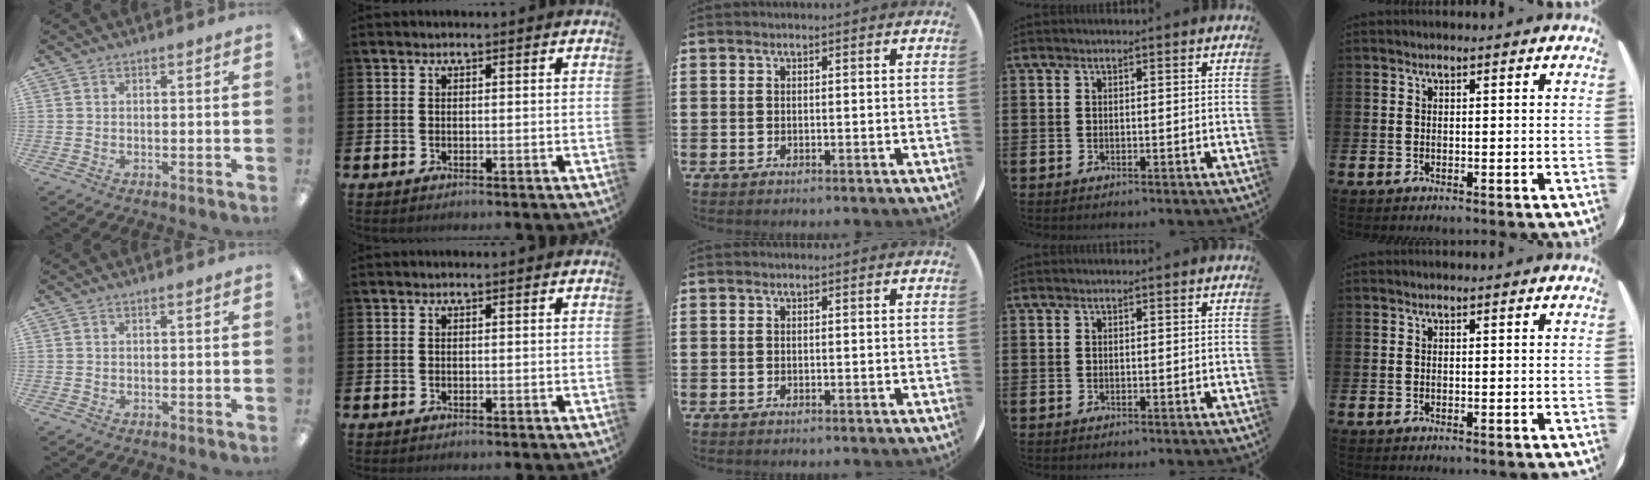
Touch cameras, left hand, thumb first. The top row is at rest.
{}